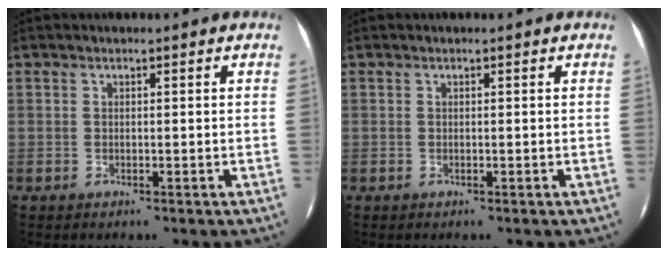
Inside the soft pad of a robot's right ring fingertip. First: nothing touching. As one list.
[{"total": 0.0}]